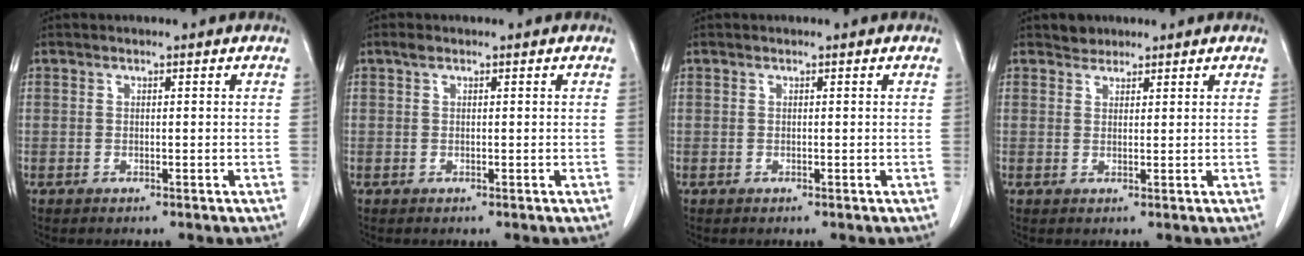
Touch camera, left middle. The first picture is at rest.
{"total": 0.7, "force": [0.5, 0.3, 0.4], "torque": [-0.008, 0.009, 0.008]}
{"total": 0.0}
{"total": 1.7, "force": [1.5, 0.8, -0.1], "torque": [0.002, 0.001, 0.022]}